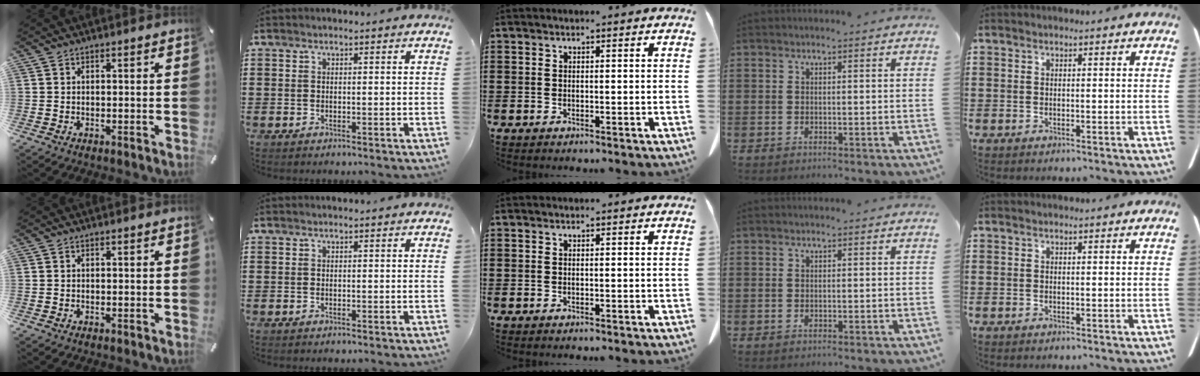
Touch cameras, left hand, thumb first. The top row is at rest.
{}